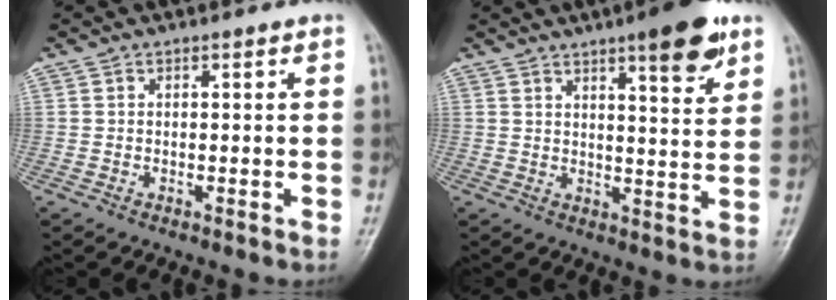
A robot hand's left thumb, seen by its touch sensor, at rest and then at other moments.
{"total": 10.3, "force": [6.3, 2.3, 7.8], "torque": [-0.092, -0.033, 0.083]}